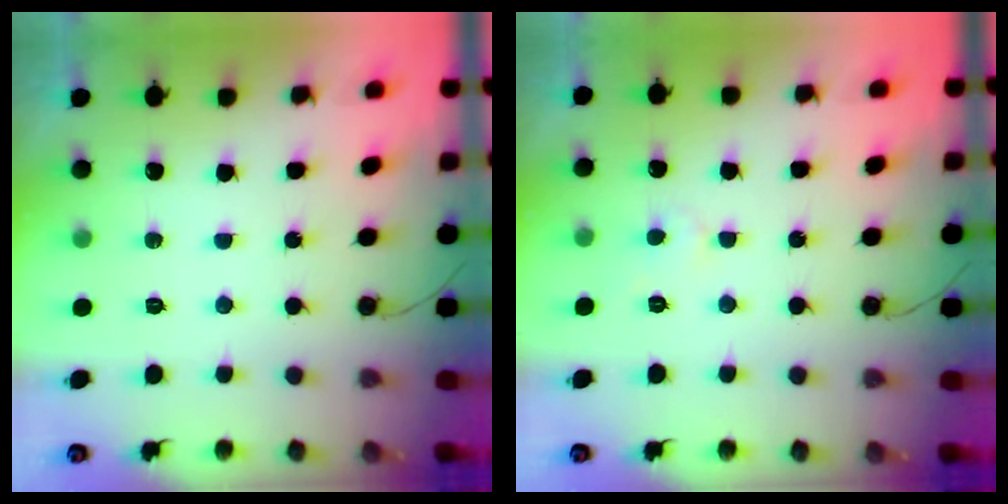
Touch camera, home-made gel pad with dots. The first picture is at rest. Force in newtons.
{"total": 2.3, "press": 2.3, "slide": 0.1}